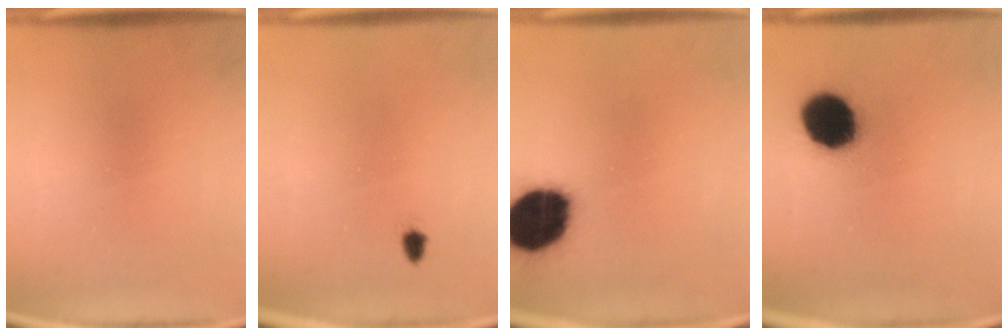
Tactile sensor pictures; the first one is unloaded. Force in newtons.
{"total": 1.1}
{"total": 17.7}
{"total": 13.9}